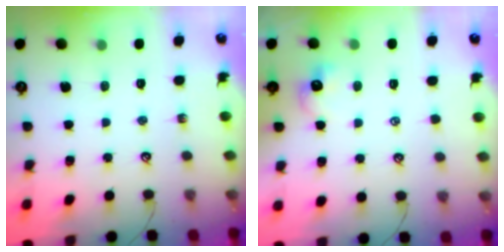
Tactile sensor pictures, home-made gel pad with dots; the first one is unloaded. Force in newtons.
{"total": 0.6, "press": 0.3, "slide": 0.5}